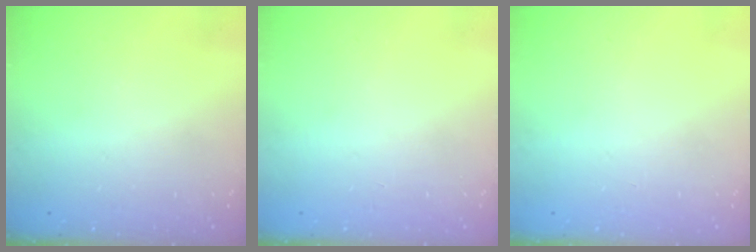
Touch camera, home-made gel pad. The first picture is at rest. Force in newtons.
{"total": 0.0}
{"total": 0.0}